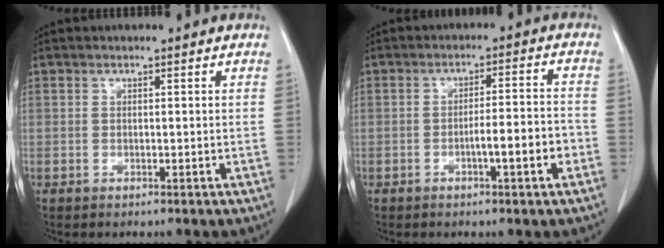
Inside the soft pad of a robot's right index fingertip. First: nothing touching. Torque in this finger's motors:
{"motor_torque": [0.53, -0.31, 0.31, 0.07]}